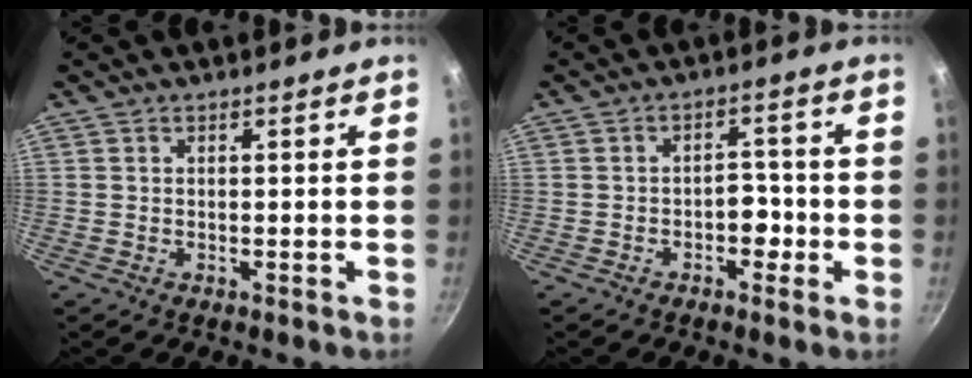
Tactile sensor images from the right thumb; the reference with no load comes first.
{"total": 4.0, "force": [-1.5, 2.6, 2.6], "torque": [-0.008, 0.022, -0.025]}